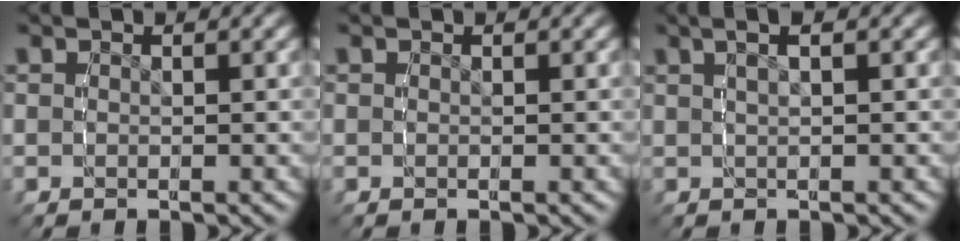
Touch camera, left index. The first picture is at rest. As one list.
[{"total": 0.0}, {"total": 3.4, "force": [1.8, 1.1, 2.7], "torque": [-0.029, 0.018, 0.025]}]